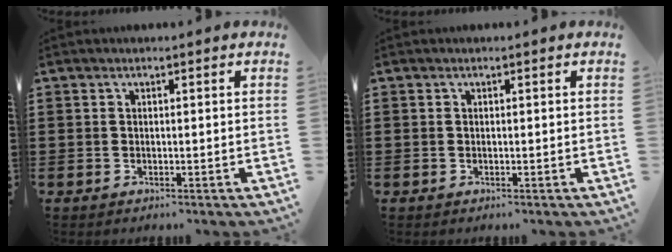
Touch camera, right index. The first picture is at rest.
{"total": 0.0}